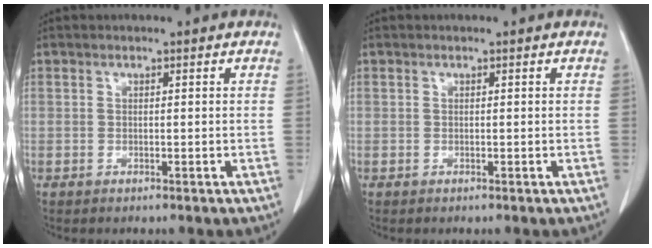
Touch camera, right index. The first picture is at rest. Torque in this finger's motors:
{"motor_torque": [0.00, 0.00, 0.00, 0.00]}